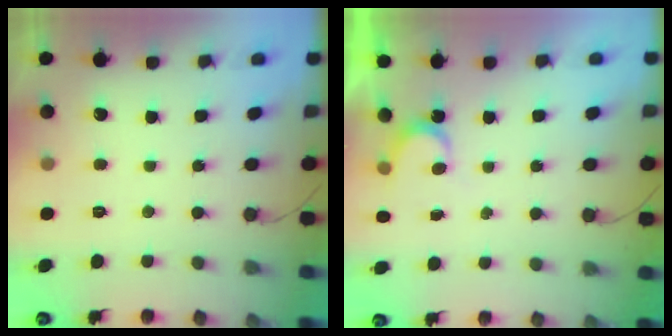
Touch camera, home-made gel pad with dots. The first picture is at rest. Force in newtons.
{"total": 2.8, "press": 2.8, "slide": 0.2}